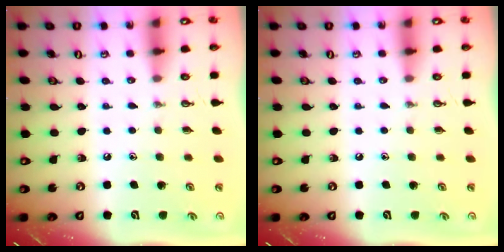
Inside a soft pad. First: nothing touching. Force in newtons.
{"total": 0.0}